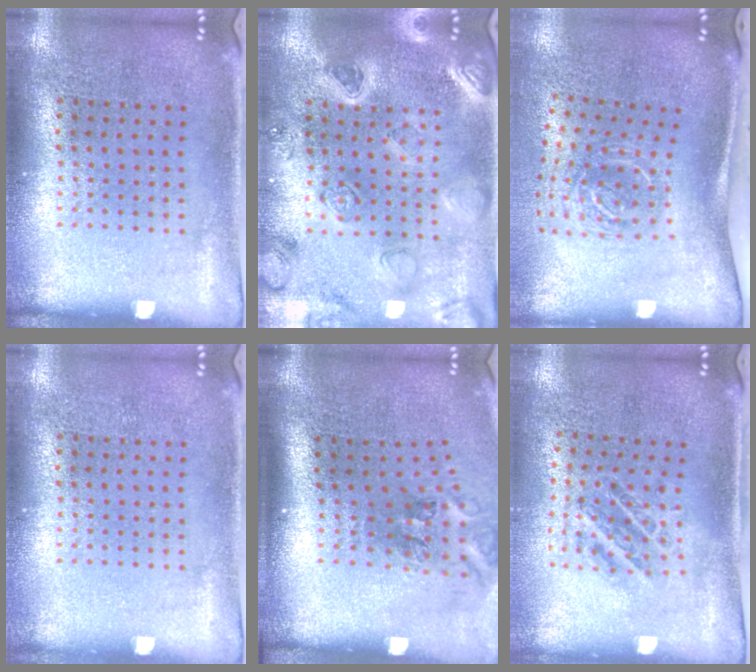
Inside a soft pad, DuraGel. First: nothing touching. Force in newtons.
{"total": 2.2, "press": 2.2, "slide": 0.2}
{"total": 2.0, "press": 1.3, "slide": 1.5}
{"total": 0.0}
{"total": 1.7, "press": 1.2, "slide": 1.3}
{"total": 1.1, "press": 1.1, "slide": 0.2}